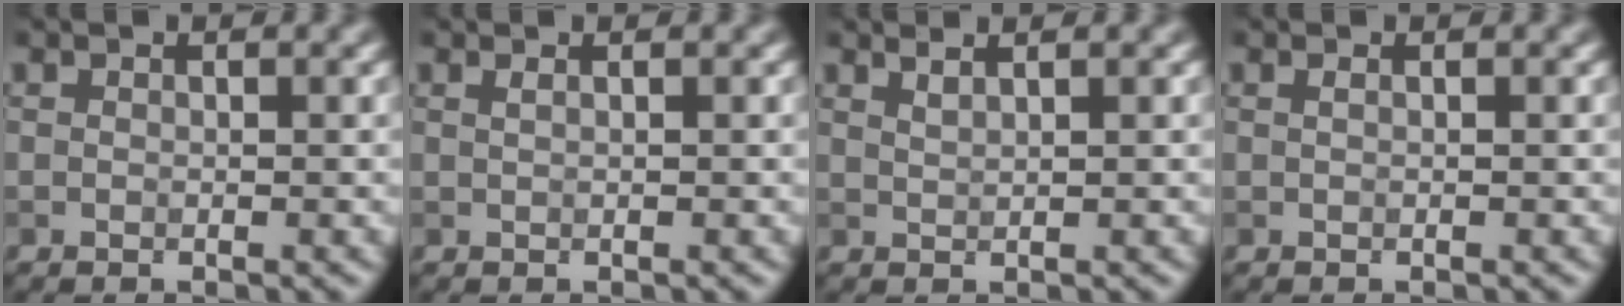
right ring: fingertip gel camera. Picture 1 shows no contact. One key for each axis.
{"total": 0.9, "fx": 0.5, "fy": 0.4, "fz": 0.7, "tx": -0.008, "ty": -0.001, "tz": 0.000}
{"total": 1.9, "fx": 1.4, "fy": 0.7, "fz": 1.1, "tx": -0.005, "ty": 0.004, "tz": 0.007}
{"total": 0.5, "fx": 0.2, "fy": 0.2, "fz": 0.5, "tx": -0.009, "ty": 0.003, "tz": 0.000}